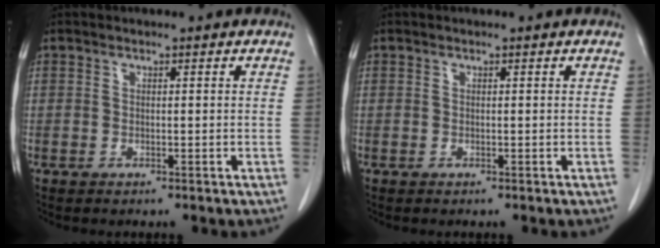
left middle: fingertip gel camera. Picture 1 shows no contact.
{"total": 0.0}